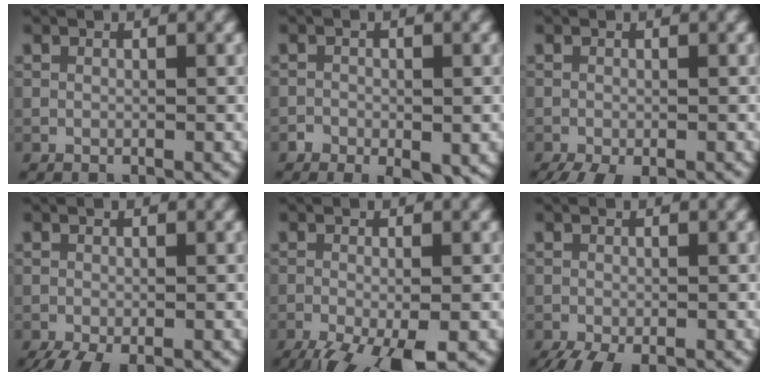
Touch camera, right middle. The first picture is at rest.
{"total": 4.1, "force": [-2.4, 2.4, 2.3], "torque": [-0.026, 0.001, -0.032]}
{"total": 3.9, "force": [-3.0, 0.9, 2.3], "torque": [-0.033, -0.006, -0.047]}
{"total": 3.5, "force": [-2.5, 1.0, 2.3], "torque": [-0.039, -0.010, -0.045]}
{"total": 7.1, "force": [-4.5, 1.8, 5.2], "torque": [-0.090, -0.019, -0.080]}
{"total": 3.9, "force": [-2.9, 1.1, 2.4], "torque": [-0.038, -0.009, -0.050]}